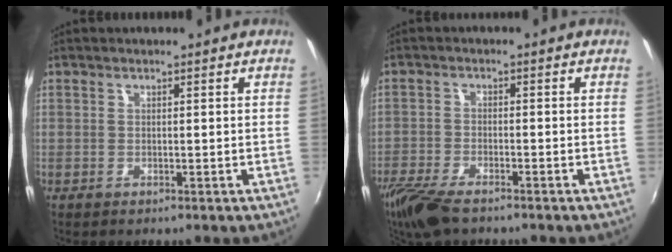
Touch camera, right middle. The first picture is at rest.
{"total": 8.4, "force": [-6.4, 2.6, 4.7], "torque": [-0.125, -0.027, -0.125]}